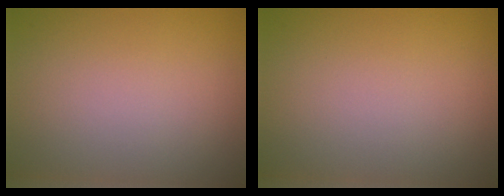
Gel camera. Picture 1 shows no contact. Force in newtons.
{"total": 0.0}